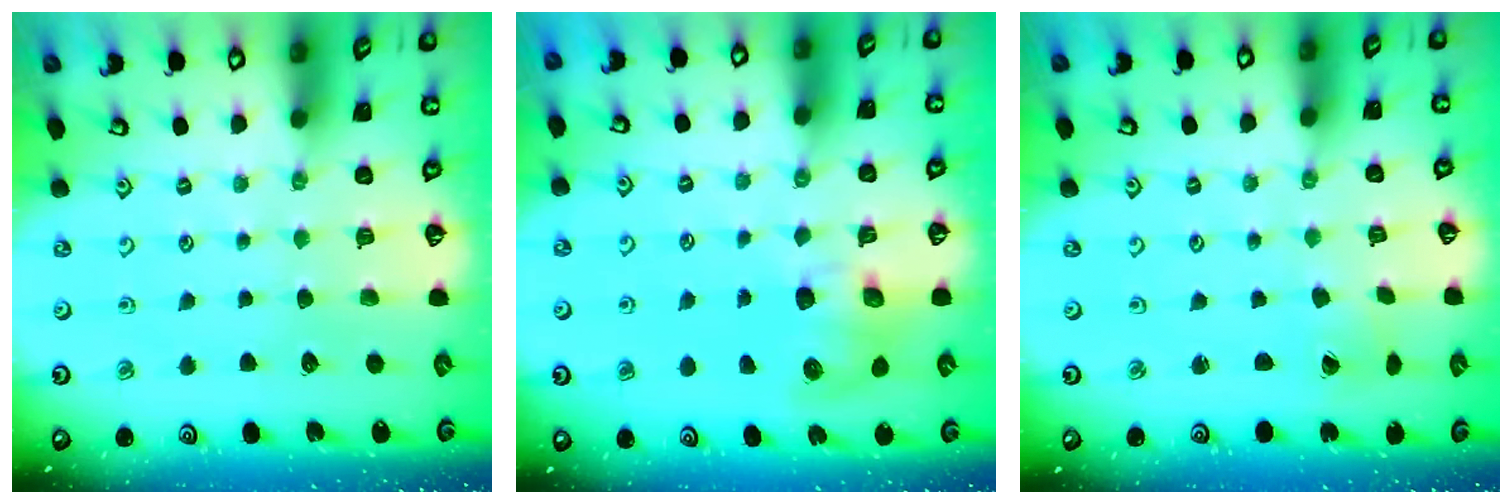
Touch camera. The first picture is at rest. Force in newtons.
{"total": 8.1, "press": 8.0, "slide": 1.1}
{"total": 0.9, "press": 0.8, "slide": 0.4}